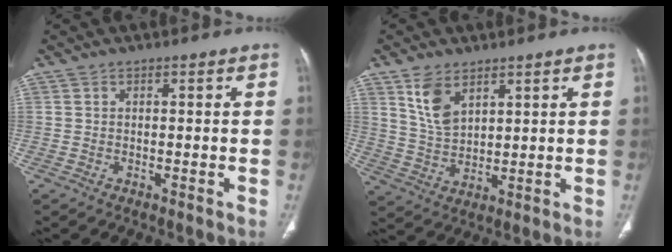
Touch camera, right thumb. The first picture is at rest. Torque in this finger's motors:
{"motor_torque": [-0.51, 0.79, -0.25, 0.31, 0.10]}